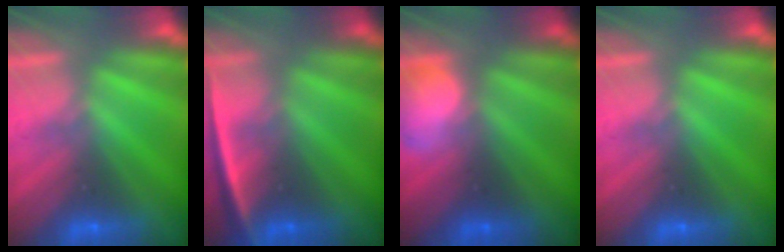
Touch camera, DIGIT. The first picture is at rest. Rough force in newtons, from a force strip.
{"total": 2.3}
{"total": 2.6}
{"total": 0.0}